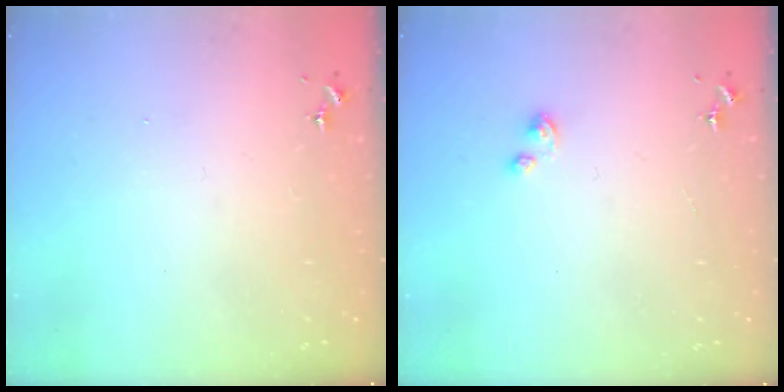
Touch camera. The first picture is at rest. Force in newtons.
{"total": 2.6, "press": 2.6, "slide": 0.2}